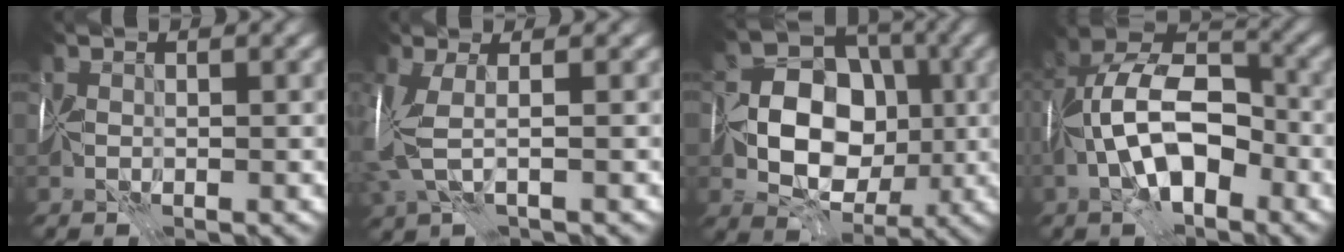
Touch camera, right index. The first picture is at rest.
{"total": 3.8, "force": [0.2, 1.3, 3.5], "torque": [-0.090, 0.004, -0.001]}
{"total": 8.5, "force": [-0.7, 6.7, 5.2], "torque": [-0.063, 0.009, -0.018]}
{"total": 10.4, "force": [-2.7, 5.5, 8.5], "torque": [-0.144, 0.025, -0.051]}